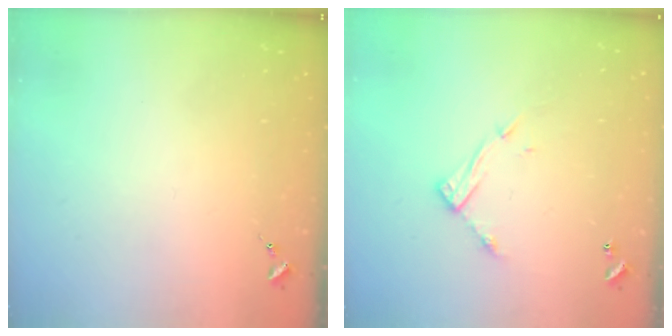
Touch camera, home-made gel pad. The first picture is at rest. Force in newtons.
{"total": 10.0, "press": 9.9, "slide": 0.5}